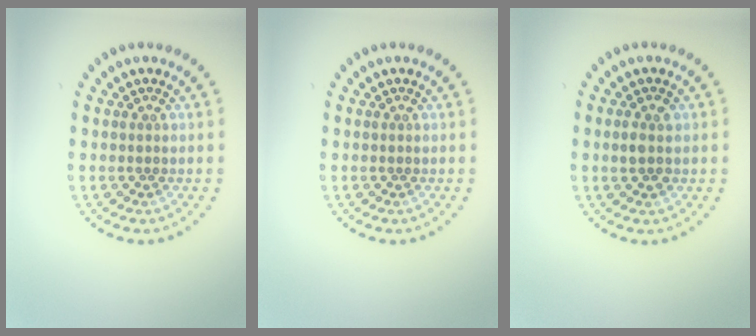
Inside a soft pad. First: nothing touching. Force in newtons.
{"total": 0.0}
{"total": 1.6, "press": 1.6, "slide": 0.1}